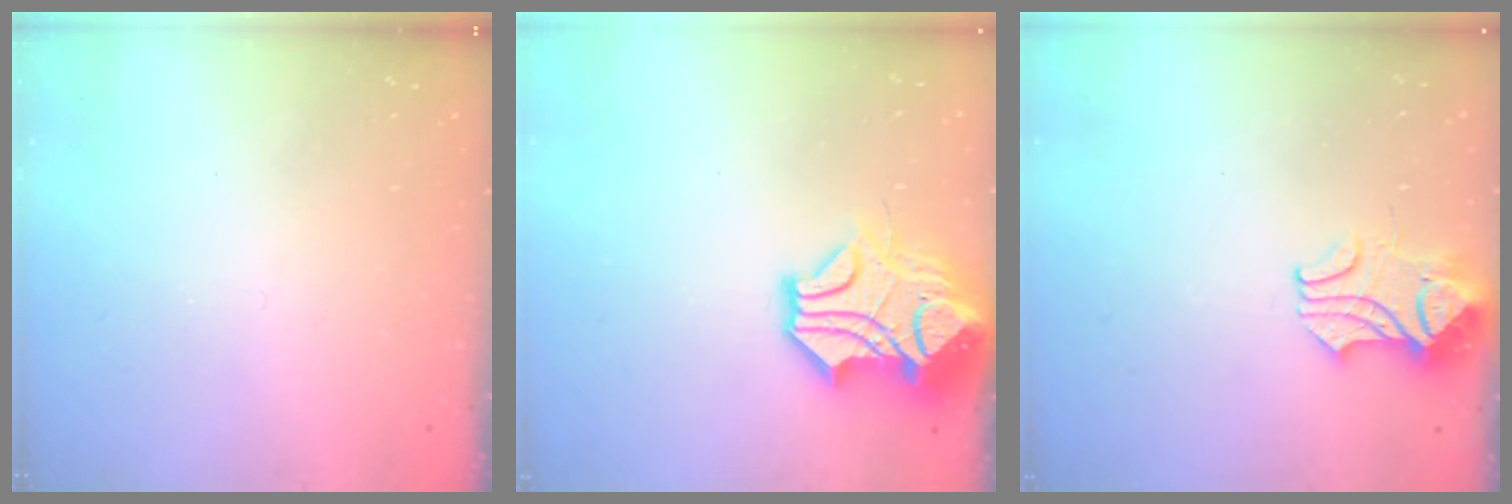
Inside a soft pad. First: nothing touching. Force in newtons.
{"total": 11.1, "press": 10.9, "slide": 2.3}
{"total": 2.3, "press": 2.1, "slide": 0.8}